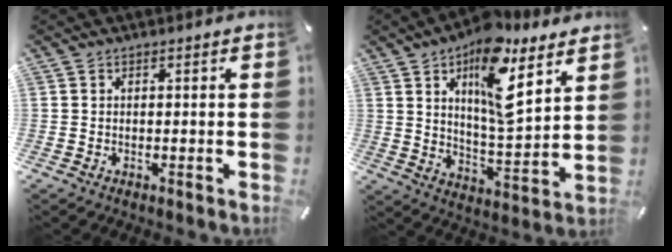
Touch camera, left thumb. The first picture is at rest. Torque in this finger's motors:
{"motor_torque": [2.65, 2.36, 1.63, -1.14, 0.24]}